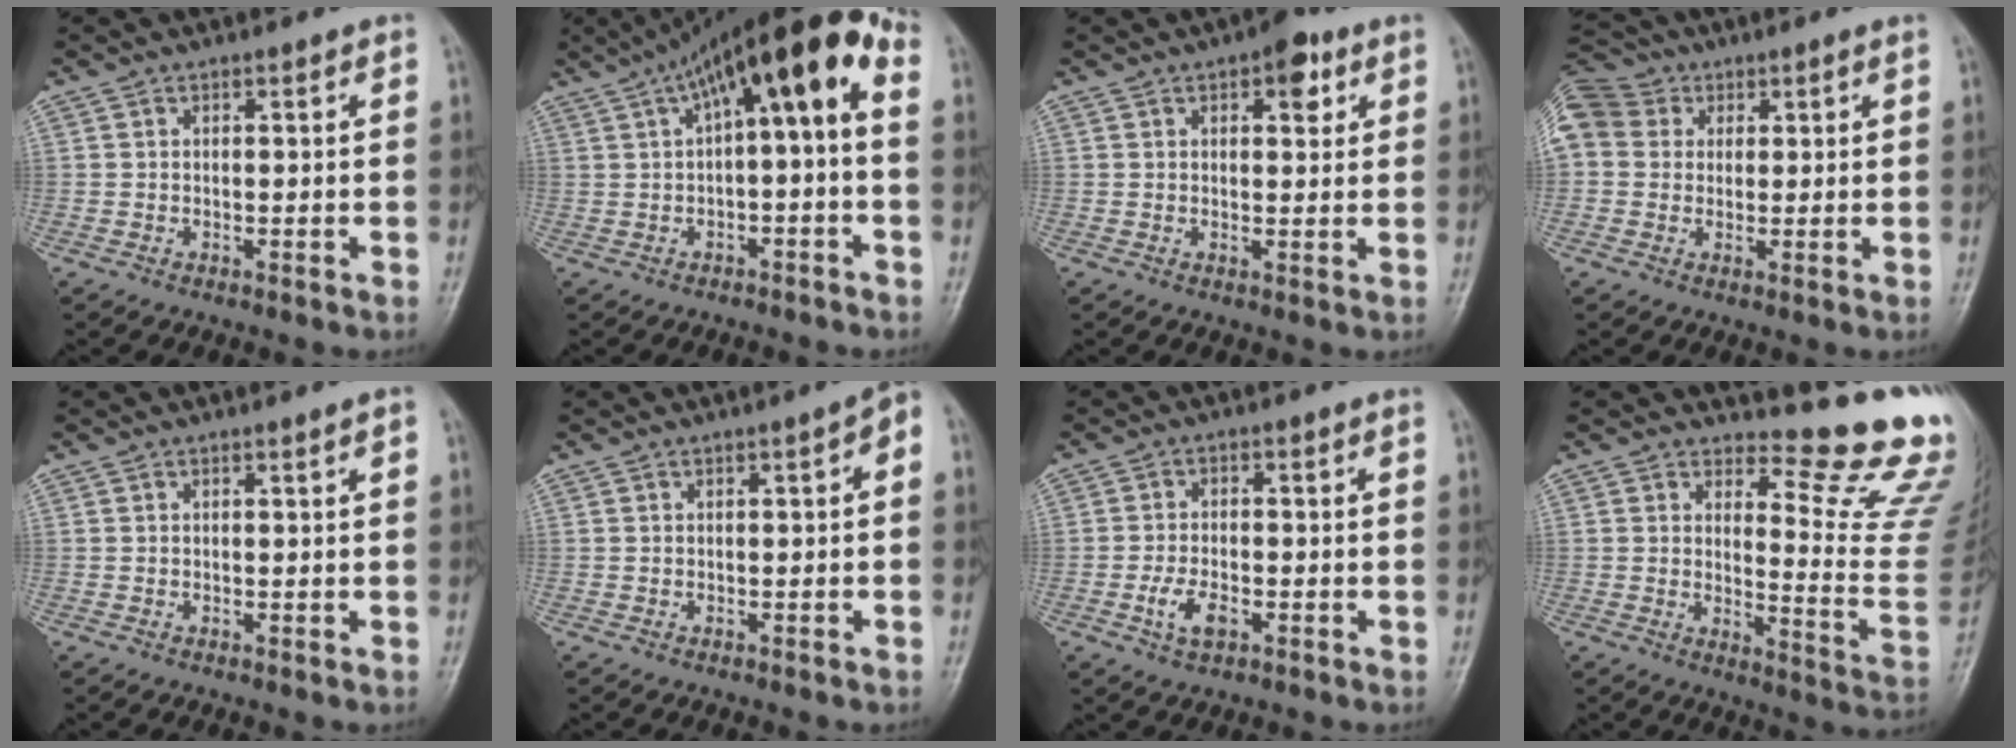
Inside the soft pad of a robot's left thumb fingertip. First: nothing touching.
{"total": 14.5, "force": [2.5, 4.6, 13.5], "torque": [-0.191, 0.063, 0.031]}
{"total": 5.4, "force": [2.5, 2.7, 4.0], "torque": [-0.030, -0.004, 0.026]}
{"total": 12.2, "force": [3.3, 10.4, 5.5], "torque": [-0.118, 0.031, 0.055]}
{"total": 0.5, "force": [0.2, -0.1, 0.5], "torque": [-0.009, 0.000, 0.004]}
{"total": 2.6, "force": [0.0, 1.0, 2.4], "torque": [-0.023, 0.014, -0.009]}
{"total": 5.0, "force": [-2.1, 2.8, 3.6], "torque": [-0.067, 0.010, -0.038]}
{"total": 15.2, "force": [14.1, 2.5, 4.9], "torque": [-0.023, -0.184, 0.157]}